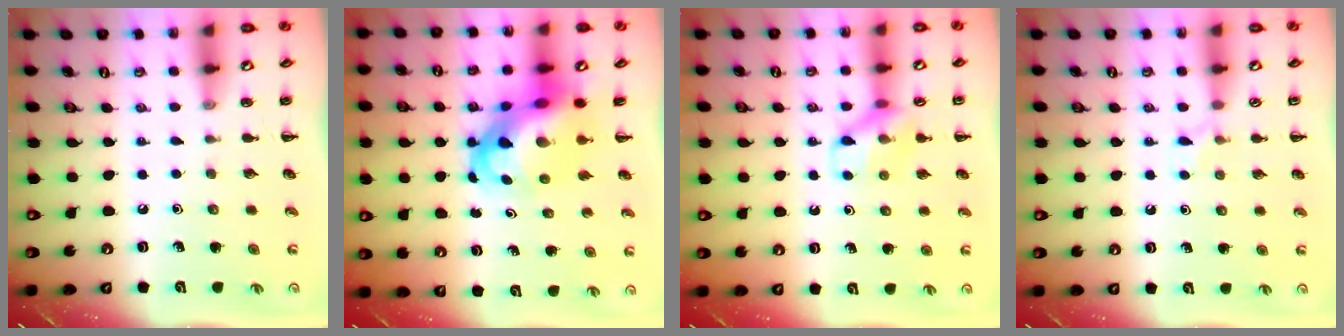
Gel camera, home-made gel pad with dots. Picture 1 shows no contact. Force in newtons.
{"total": 11.8, "press": 11.4, "slide": 3.2}
{"total": 11.3, "press": 11.2, "slide": 0.8}
{"total": 5.6, "press": 5.2, "slide": 1.9}